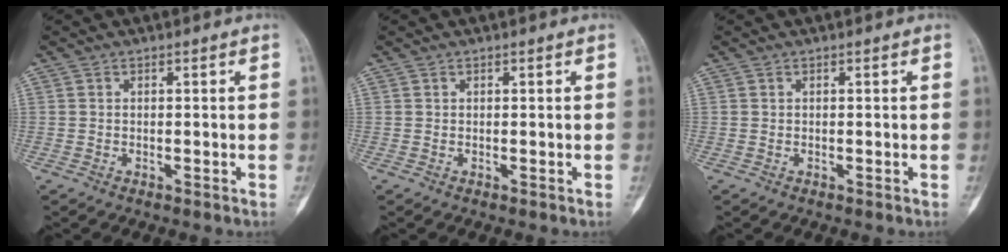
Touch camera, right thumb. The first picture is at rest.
{"total": 0.0}
{"total": 0.0}